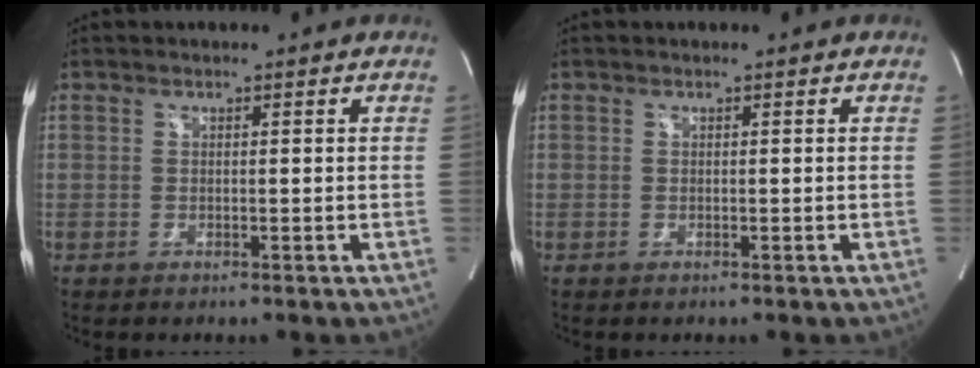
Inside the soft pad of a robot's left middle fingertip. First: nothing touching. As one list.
[{"total": 0.0}]